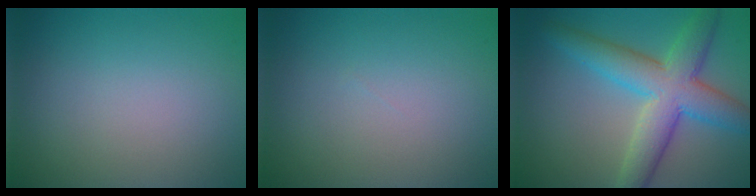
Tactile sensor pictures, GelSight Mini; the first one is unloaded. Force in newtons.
{"total": 0.0}
{"total": 7.5, "press": 7.5, "slide": 0.3}